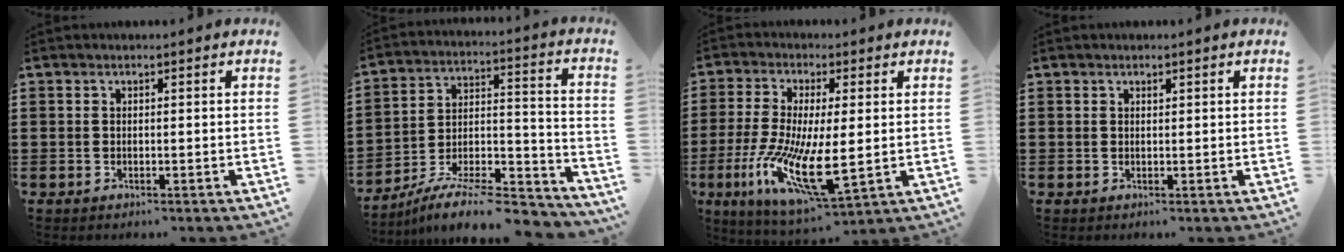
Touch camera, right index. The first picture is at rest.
{"total": 9.9, "force": [-8.8, 2.0, 4.2], "torque": [-0.059, 0.023, -0.169]}
{"total": 12.3, "force": [-2.5, 4.3, 11.2], "torque": [-0.233, -0.008, -0.038]}
{"total": 0.5, "force": [0.4, 0.3, 0.1], "torque": [-0.003, 0.001, 0.008]}